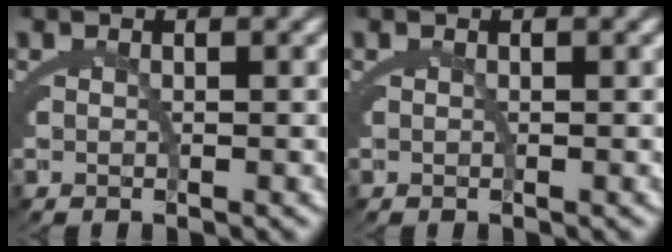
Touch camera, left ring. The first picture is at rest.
{"total": 0.0}